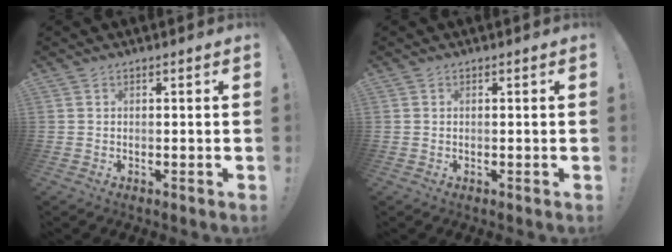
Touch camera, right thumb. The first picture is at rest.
{"total": 0.0}